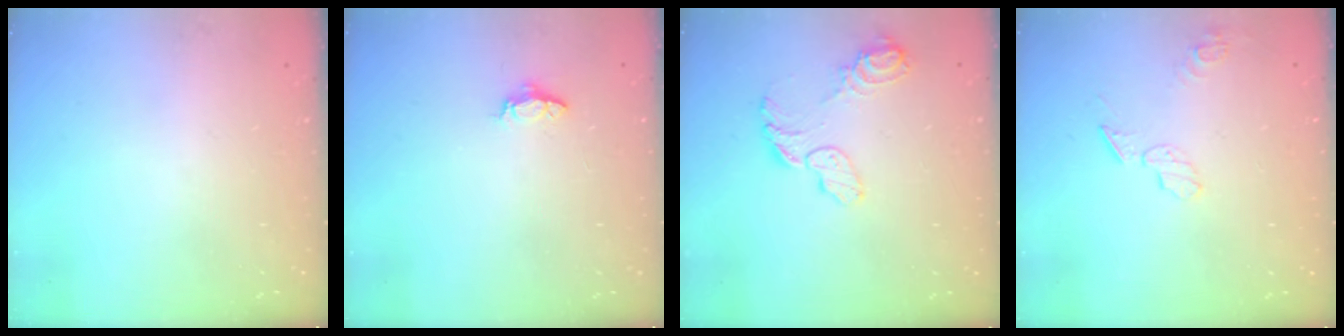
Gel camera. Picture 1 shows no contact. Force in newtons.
{"total": 3.6, "press": 3.5, "slide": 0.4}
{"total": 9.3, "press": 9.3, "slide": 0.9}
{"total": 6.0, "press": 6.0, "slide": 0.7}